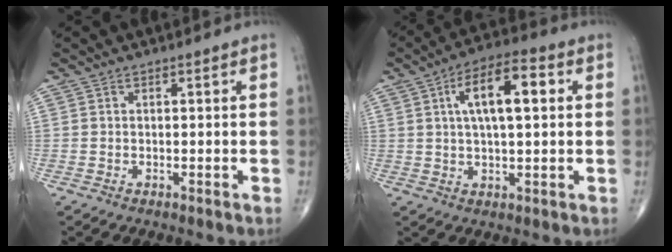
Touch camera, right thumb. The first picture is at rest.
{"total": 11.5, "force": [2.8, 4.4, 10.2], "torque": [-0.168, 0.016, 0.041]}